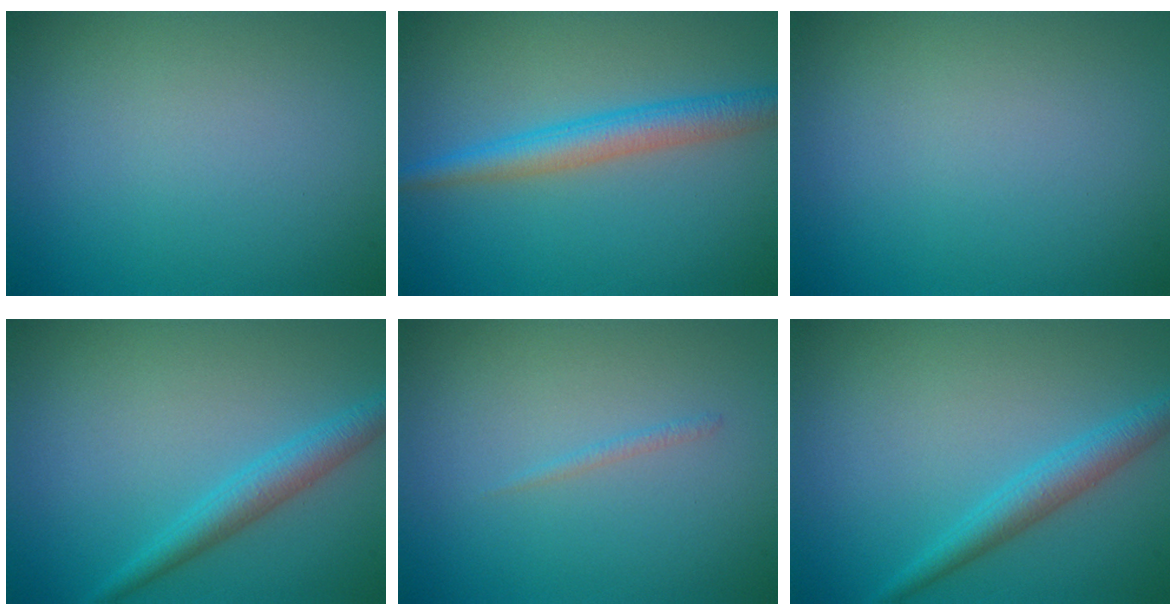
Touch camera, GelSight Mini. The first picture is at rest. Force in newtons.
{"total": 3.8, "press": 3.8, "slide": 0.1}
{"total": 0.0}
{"total": 2.7, "press": 2.7, "slide": 0.1}
{"total": 0.6, "press": 0.5, "slide": 0.1}
{"total": 2.7, "press": 2.7, "slide": 0.1}